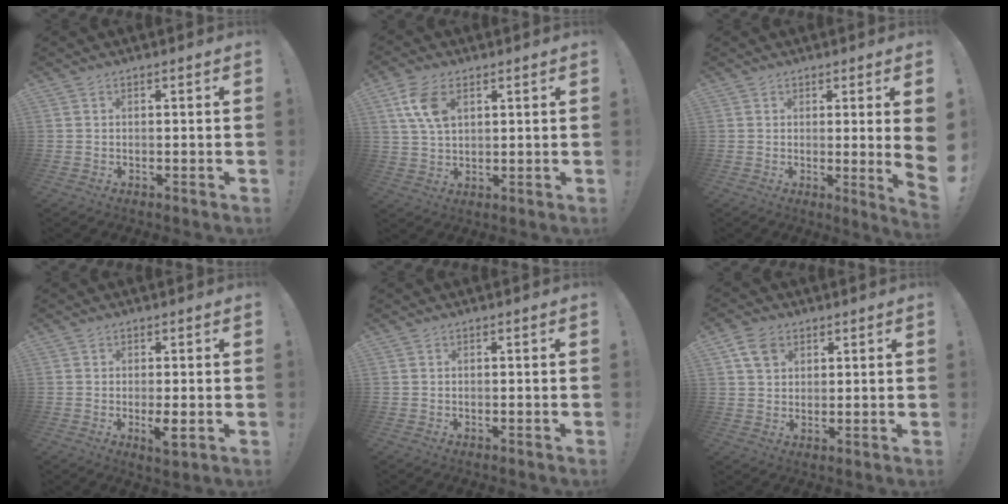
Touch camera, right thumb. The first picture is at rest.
{"total": 8.5, "force": [3.5, 4.8, 6.0], "torque": [-0.118, -0.008, 0.065]}
{"total": 6.2, "force": [0.8, -0.8, 6.1], "torque": [-0.091, -0.019, 0.014]}
{"total": 4.1, "force": [-0.8, 1.8, 3.6], "torque": [-0.047, -0.004, -0.013]}
{"total": 0.0}
{"total": 6.9, "force": [3.5, 5.0, 3.2], "torque": [-0.042, -0.009, 0.066]}